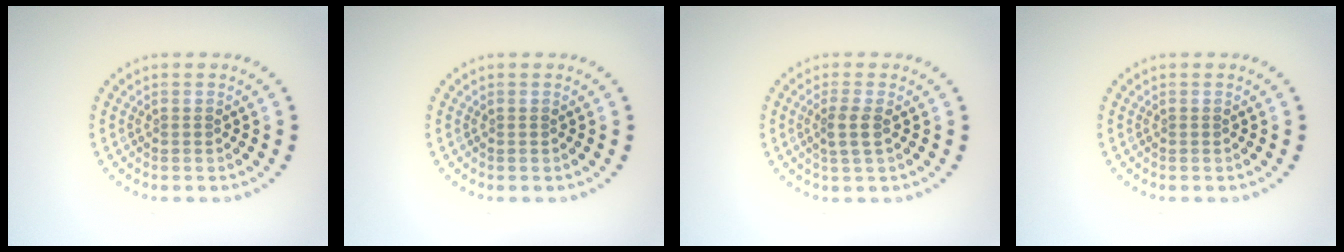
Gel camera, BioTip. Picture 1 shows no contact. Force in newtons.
{"total": 0.0}
{"total": 1.8, "press": 1.5, "slide": 1.0}
{"total": 0.0}